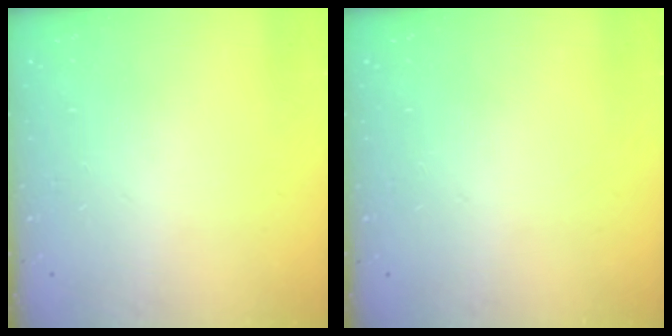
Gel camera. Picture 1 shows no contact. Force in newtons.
{"total": 0.0}